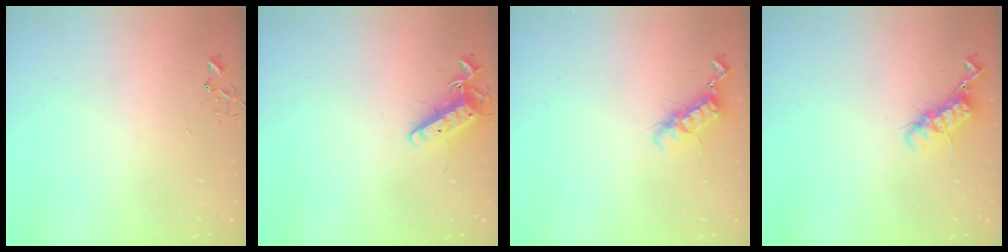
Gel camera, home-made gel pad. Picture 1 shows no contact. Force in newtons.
{"total": 11.4, "press": 11.4, "slide": 0.9}
{"total": 11.0, "press": 10.9, "slide": 1.1}
{"total": 12.2, "press": 12.2, "slide": 0.6}